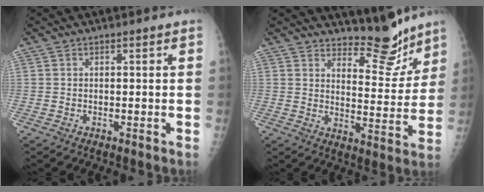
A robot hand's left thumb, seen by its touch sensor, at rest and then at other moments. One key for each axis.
{"total": 9.4, "fx": 8.5, "fy": 3.0, "fz": 2.6, "tx": -0.004, "ty": -0.078, "tz": 0.129}